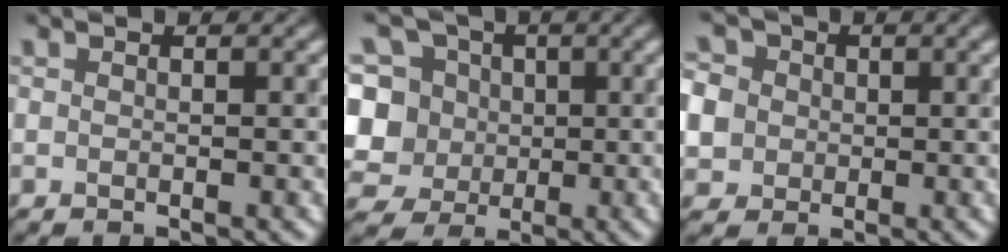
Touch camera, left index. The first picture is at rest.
{"total": 12.3, "force": [1.4, 11.2, 4.9], "torque": [-0.136, 0.026, 0.013]}
{"total": 7.8, "force": [0.9, 7.0, 3.3], "torque": [-0.080, 0.026, -0.005]}